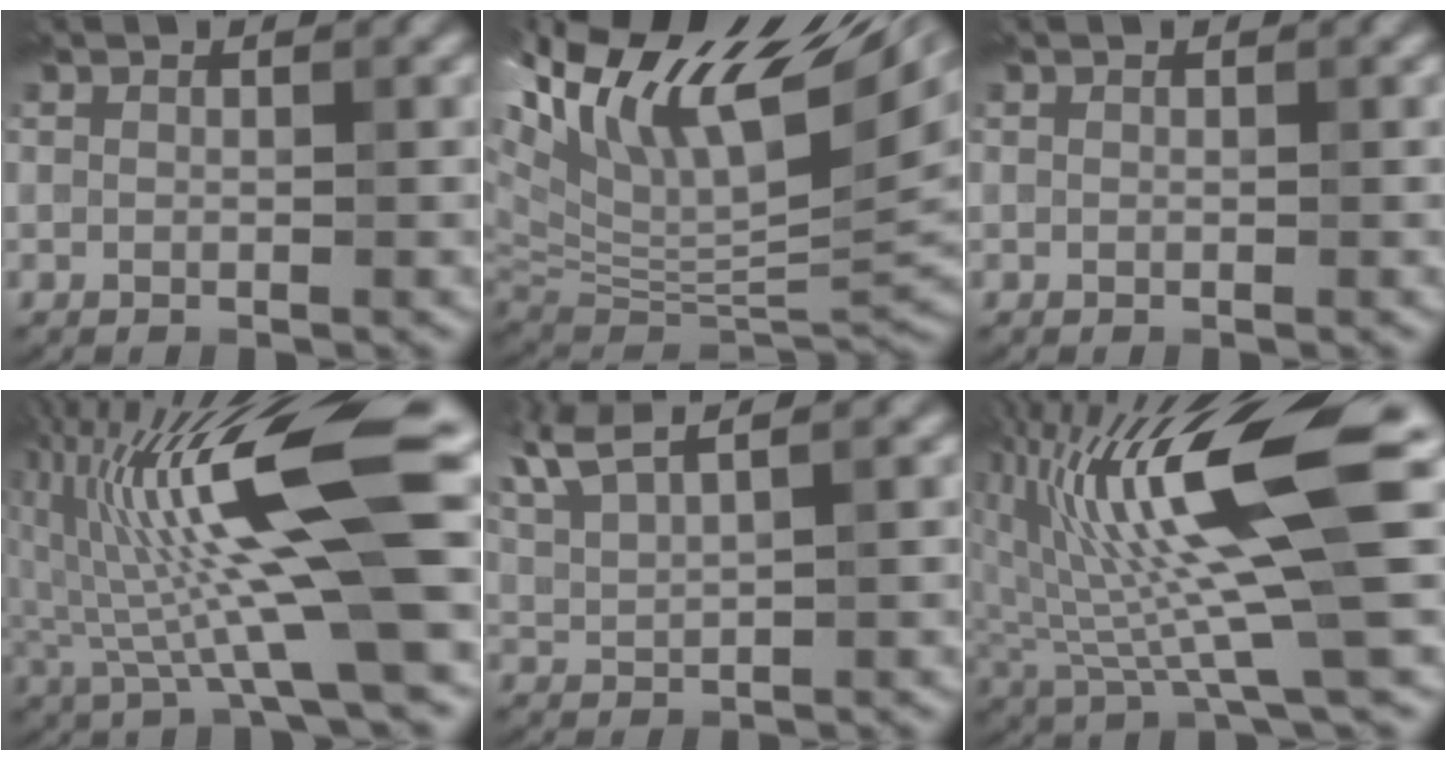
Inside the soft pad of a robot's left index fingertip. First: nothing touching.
{"total": 15.8, "force": [6.4, 7.4, 12.4], "torque": [-0.245, 0.024, 0.145]}
{"total": 0.0}
{"total": 13.7, "force": [1.4, 2.6, 13.4], "torque": [-0.249, 0.006, 0.039]}
{"total": 4.0, "force": [3.0, 0.8, 2.6], "torque": [-0.069, 0.022, 0.062]}
{"total": 12.5, "force": [2.1, 2.2, 12.2], "torque": [-0.230, 0.003, 0.050]}